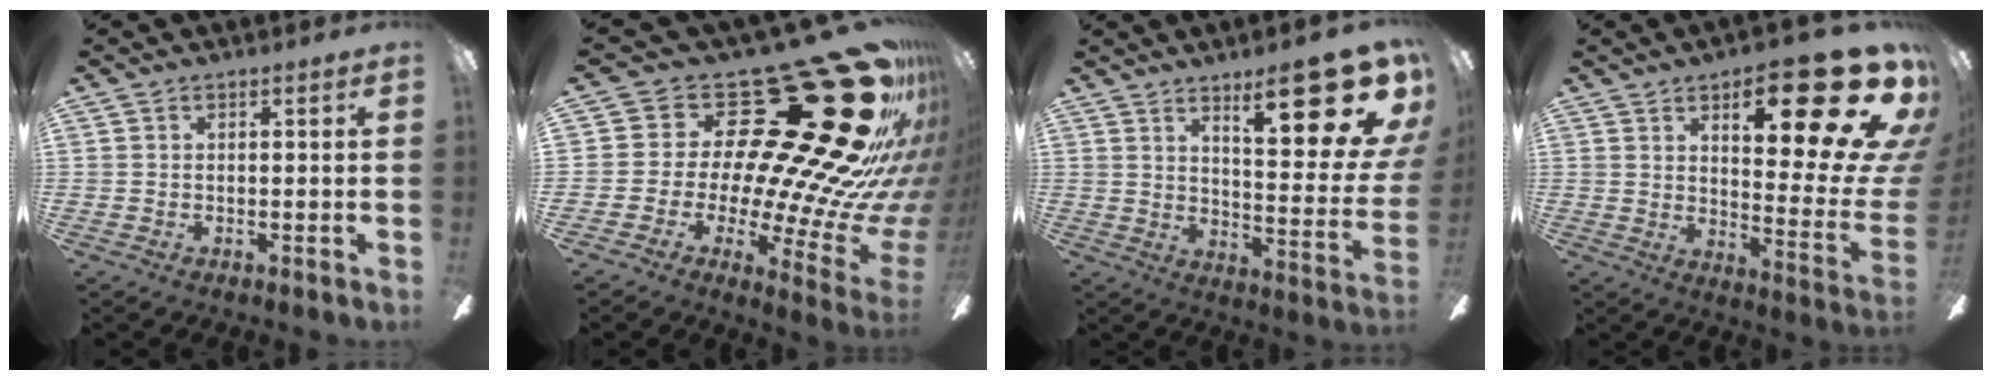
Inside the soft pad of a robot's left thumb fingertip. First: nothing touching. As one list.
[{"total": 40.1, "force": [18.0, 15.7, 32.2], "torque": [-0.401, -0.200, 0.370]}, {"total": 21.1, "force": [11.9, 6.3, 16.2], "torque": [-0.209, -0.081, 0.181]}, {"total": 25.6, "force": [13.0, 8.2, 20.5], "torque": [-0.271, -0.094, 0.208]}]